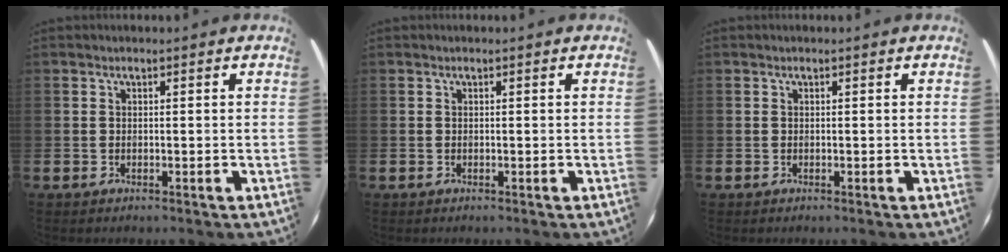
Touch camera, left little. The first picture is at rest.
{"total": 0.0}
{"total": 0.0}